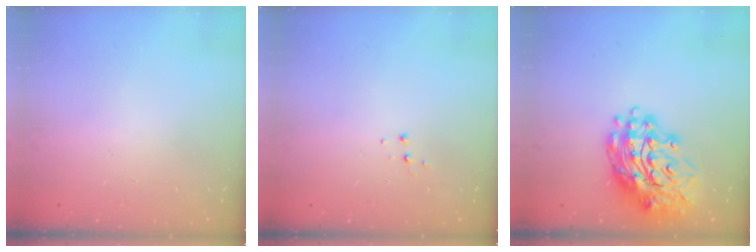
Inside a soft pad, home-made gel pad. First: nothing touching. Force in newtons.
{"total": 4.5, "press": 4.5, "slide": 0.4}
{"total": 16.6, "press": 16.5, "slide": 1.7}